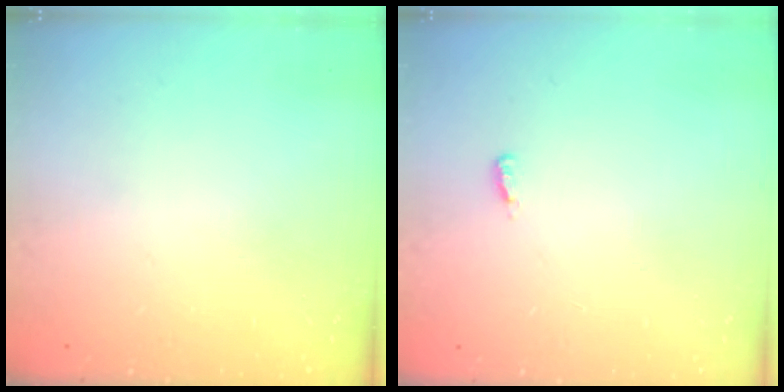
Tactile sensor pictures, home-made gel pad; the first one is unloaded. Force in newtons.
{"total": 4.4, "press": 2.2, "slide": 3.9}